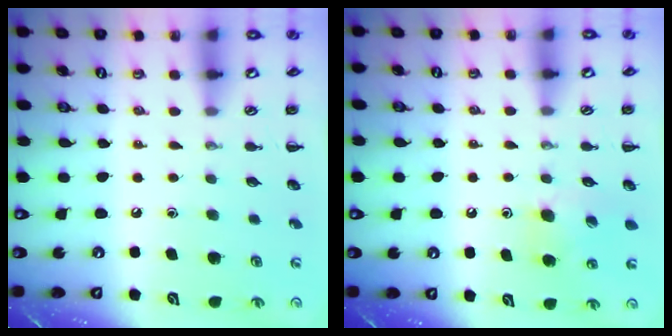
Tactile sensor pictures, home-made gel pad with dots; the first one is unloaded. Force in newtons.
{"total": 6.0, "press": 5.9, "slide": 1.5}